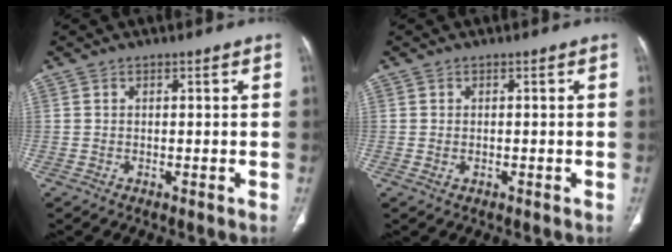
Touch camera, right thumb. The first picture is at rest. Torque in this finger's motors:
{"motor_torque": [-0.31, 0.23, 0.20, 0.42, 0.09]}